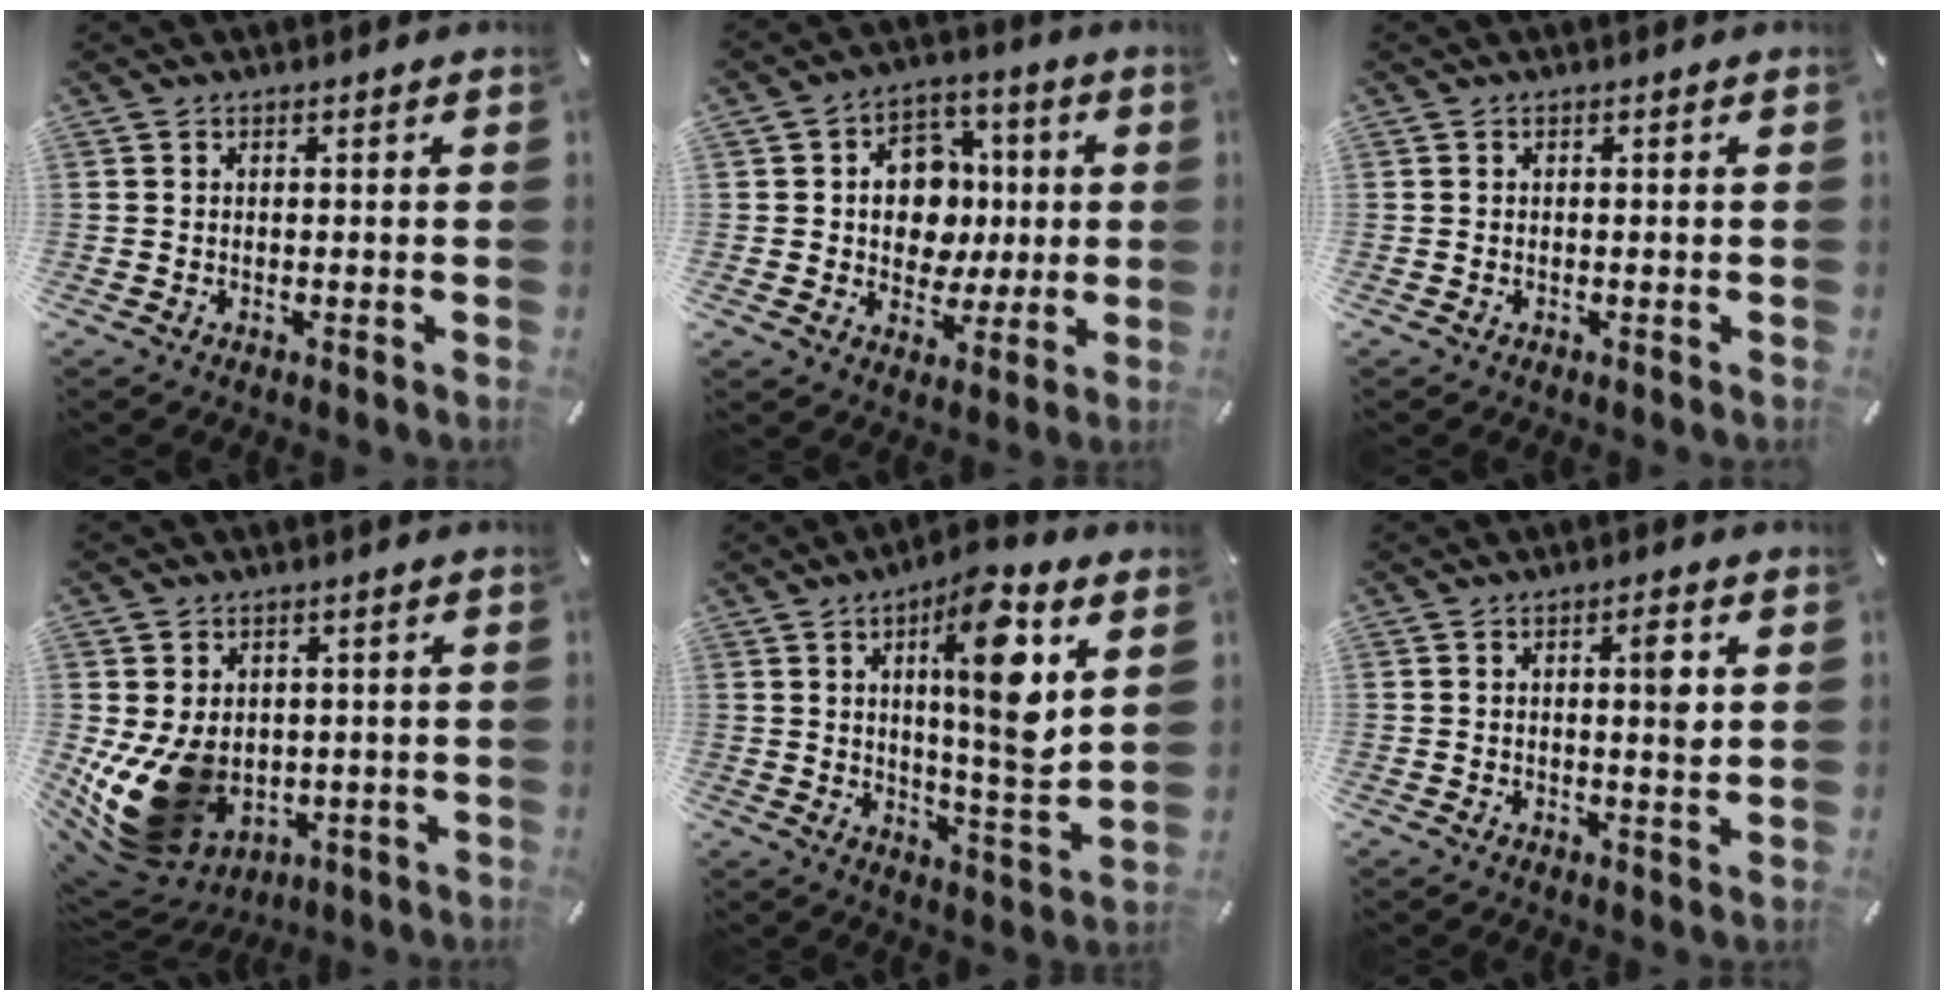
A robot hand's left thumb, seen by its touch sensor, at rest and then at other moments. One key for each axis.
{"total": 12.0, "fx": 0.3, "fy": 10.4, "fz": 5.9, "tx": -0.081, "ty": 0.009, "tz": 0.014}
{"total": 0.0}
{"total": 14.7, "fx": -1.3, "fy": 11.4, "fz": 9.2, "tx": -0.193, "ty": -0.016, "tz": -0.016}
{"total": 15.5, "fx": 5.9, "fy": 3.5, "fz": 13.9, "tx": -0.210, "ty": -0.028, "tz": 0.085}
{"total": 4.6, "fx": 1.2, "fy": 1.2, "fz": 4.3, "tx": -0.063, "ty": -0.006, "tz": 0.013}